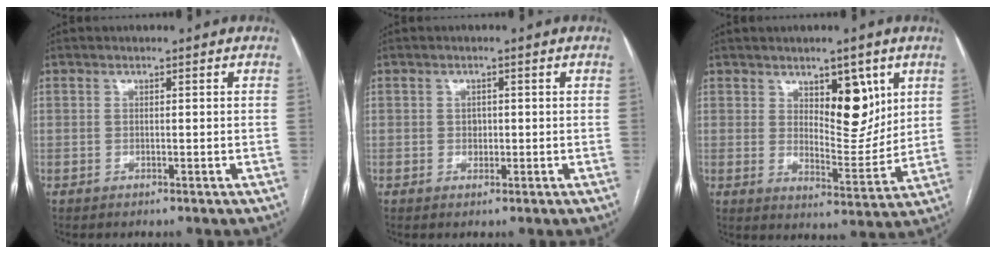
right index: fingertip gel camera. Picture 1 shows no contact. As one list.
[{"total": 1.3, "force": [0.0, 1.1, 0.7], "torque": [-0.009, 0.002, 0.002]}, {"total": 8.7, "force": [4.1, 3.6, 6.8], "torque": [-0.096, -0.004, 0.070]}]